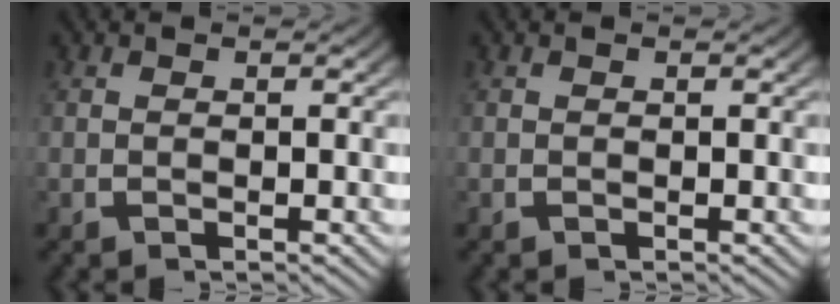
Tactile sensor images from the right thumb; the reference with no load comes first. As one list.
[{"total": 0.0}]